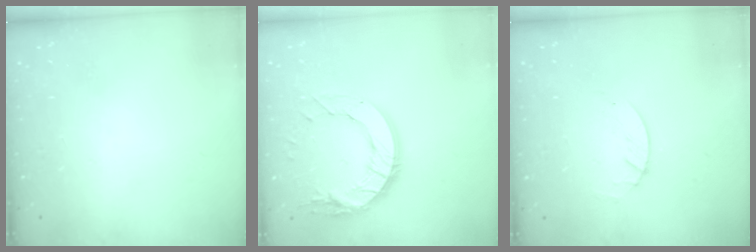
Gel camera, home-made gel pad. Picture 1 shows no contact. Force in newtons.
{"total": 15.4, "press": 15.3, "slide": 1.5}
{"total": 1.7, "press": 1.6, "slide": 0.2}